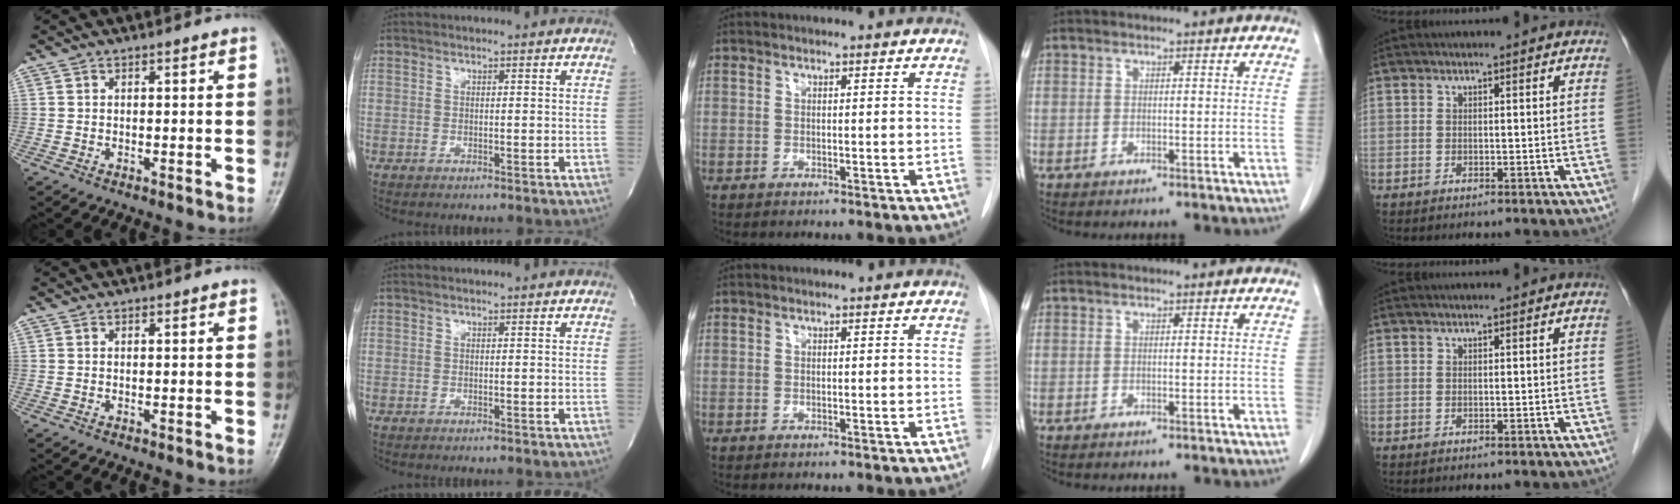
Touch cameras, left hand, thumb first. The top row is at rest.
{}